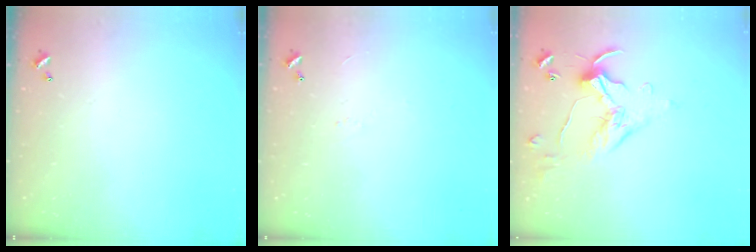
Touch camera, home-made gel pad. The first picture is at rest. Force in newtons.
{"total": 2.3, "press": 2.2, "slide": 0.6}
{"total": 1.1, "press": 1.1, "slide": 0.1}